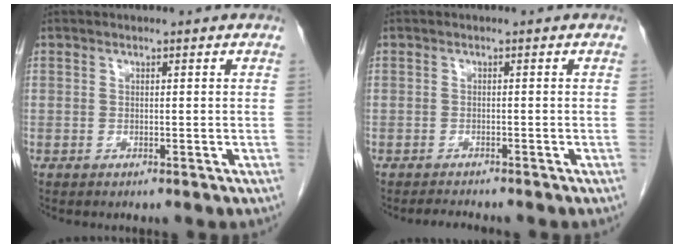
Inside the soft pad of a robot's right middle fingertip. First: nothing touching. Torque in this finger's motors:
{"motor_torque": [0.13, -0.04, -0.02, -0.01]}